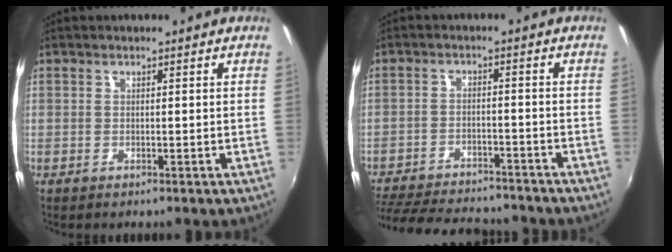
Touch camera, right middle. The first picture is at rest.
{"total": 19.1, "force": [-16.5, 5.6, 7.8], "torque": [-0.173, -0.013, -0.237]}